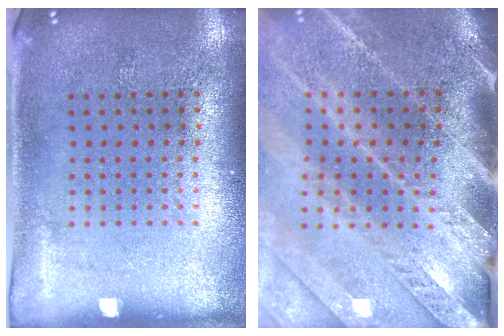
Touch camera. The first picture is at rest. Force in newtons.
{"total": 3.9, "press": 3.3, "slide": 2.1}